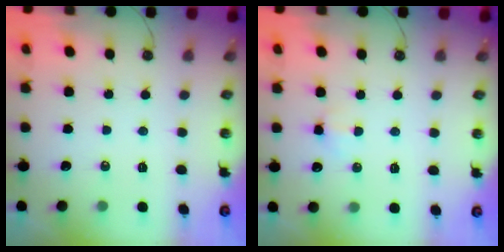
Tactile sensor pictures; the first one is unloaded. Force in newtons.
{"total": 3.7, "press": 3.5, "slide": 1.0}